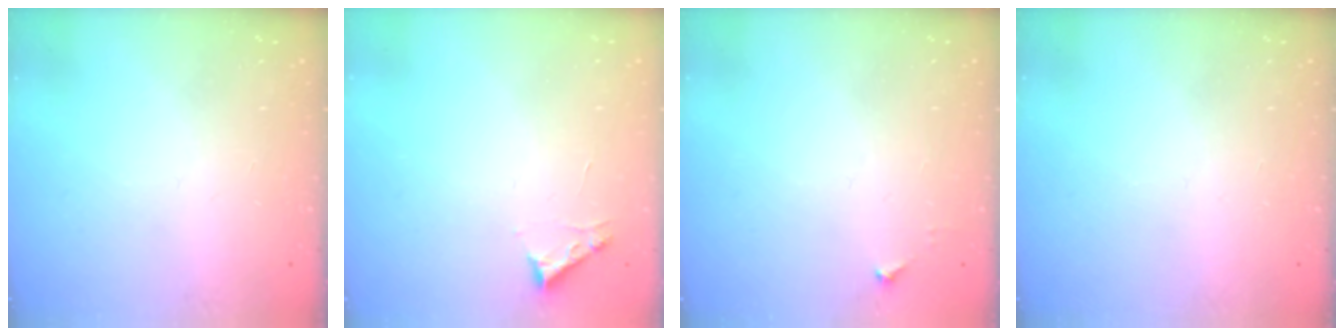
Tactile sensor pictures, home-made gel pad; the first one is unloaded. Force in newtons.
{"total": 2.7, "press": 2.7, "slide": 0.3}
{"total": 3.4, "press": 3.4, "slide": 0.4}
{"total": 0.0}